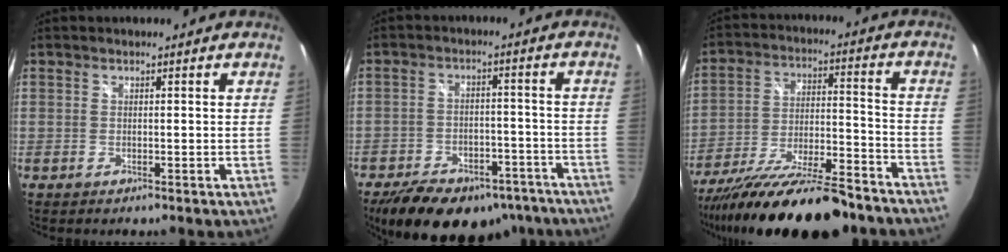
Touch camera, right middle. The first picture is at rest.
{"total": 21.0, "force": [-15.6, 10.1, 9.8], "torque": [-0.202, -0.002, -0.205]}
{"total": 23.7, "force": [-19.3, 4.7, 13.1], "torque": [-0.237, -0.053, -0.297]}